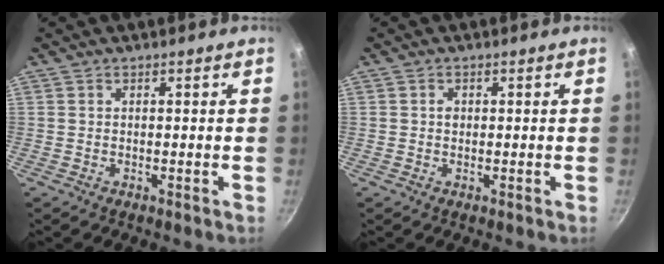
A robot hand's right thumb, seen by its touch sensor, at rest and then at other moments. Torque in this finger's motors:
{"motor_torque": [0.42, 0.23, 0.51, 0.05, 0.04]}